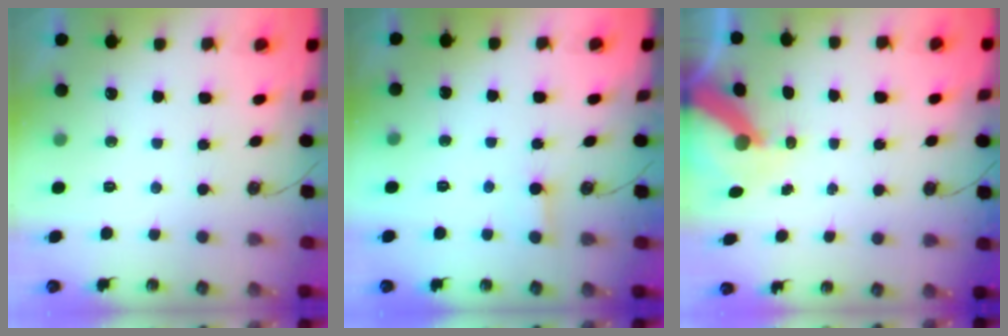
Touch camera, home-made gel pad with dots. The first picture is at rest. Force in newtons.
{"total": 2.7, "press": 2.7, "slide": 0.2}
{"total": 8.4, "press": 8.3, "slide": 1.0}